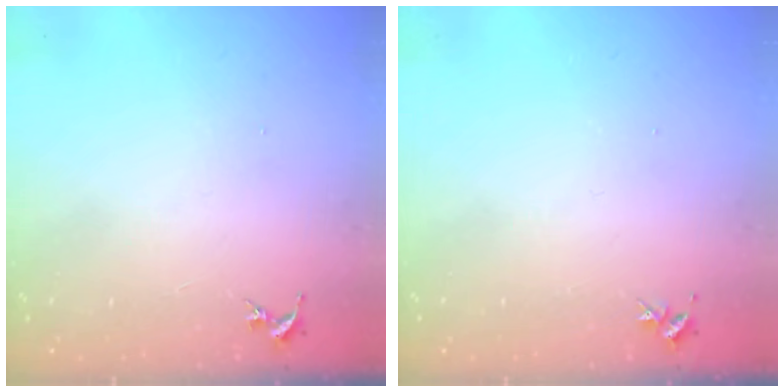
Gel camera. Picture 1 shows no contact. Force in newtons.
{"total": 3.2, "press": 3.2, "slide": 0.4}